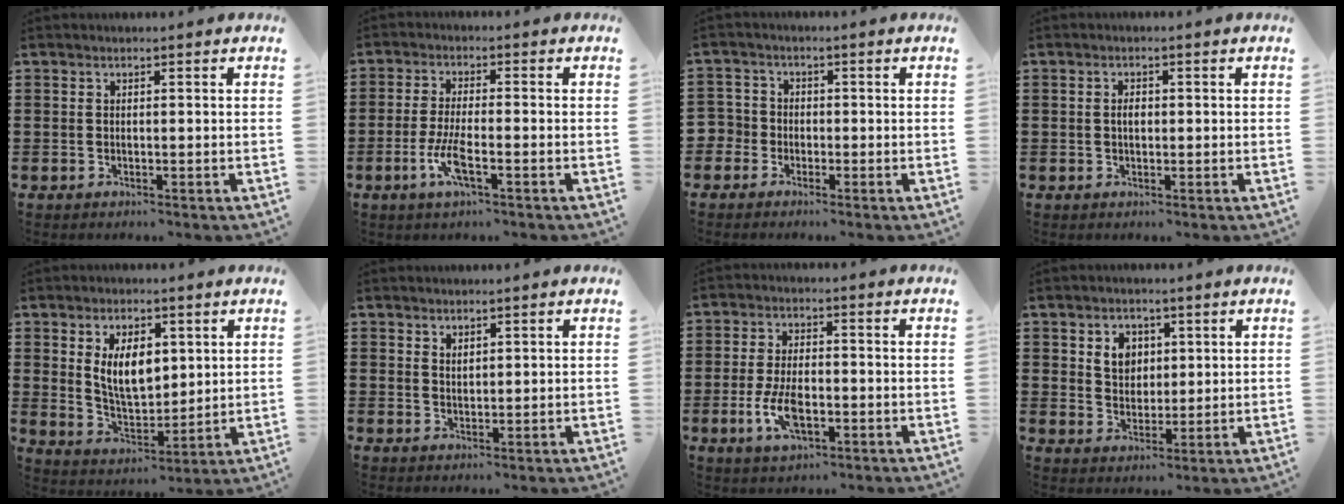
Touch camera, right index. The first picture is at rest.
{"total": 5.3, "force": [-2.1, 1.1, 4.7], "torque": [-0.104, -0.009, -0.043]}
{"total": 3.1, "force": [-1.8, 2.5, 0.1], "torque": [-0.032, -0.002, -0.046]}
{"total": 1.6, "force": [0.0, 0.8, 1.4], "torque": [-0.028, 0.004, -0.001]}
{"total": 7.9, "force": [2.4, 4.2, 6.3], "torque": [-0.127, 0.007, 0.042]}
{"total": 1.5, "force": [1.3, 0.6, 0.1], "torque": [-0.005, 0.002, 0.026]}
{"total": 6.6, "force": [-2.0, 3.2, 5.4], "torque": [-0.124, -0.001, -0.041]}
{"total": 4.5, "force": [1.9, 3.7, 1.8], "torque": [-0.042, 0.011, 0.030]}